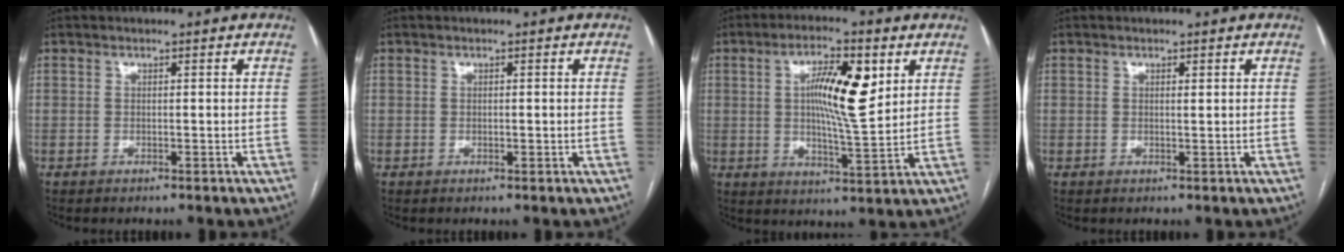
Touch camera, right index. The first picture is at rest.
{"total": 0.5, "force": [-0.1, 0.2, 0.5], "torque": [-0.010, -0.001, 0.000]}
{"total": 10.9, "force": [3.1, 2.1, 10.2], "torque": [-0.177, 0.005, 0.050]}
{"total": 0.6, "force": [0.2, 0.1, 0.5], "torque": [-0.013, -0.001, 0.004]}